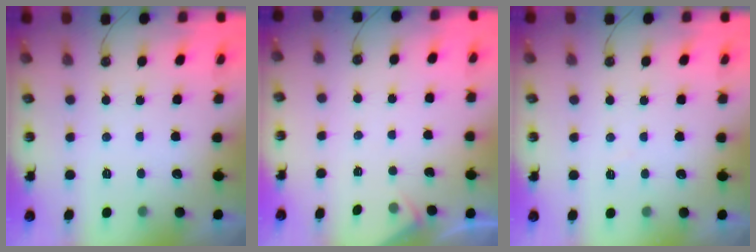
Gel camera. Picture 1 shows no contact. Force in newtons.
{"total": 2.5, "press": 2.4, "slide": 0.4}
{"total": 3.1, "press": 3.0, "slide": 0.5}